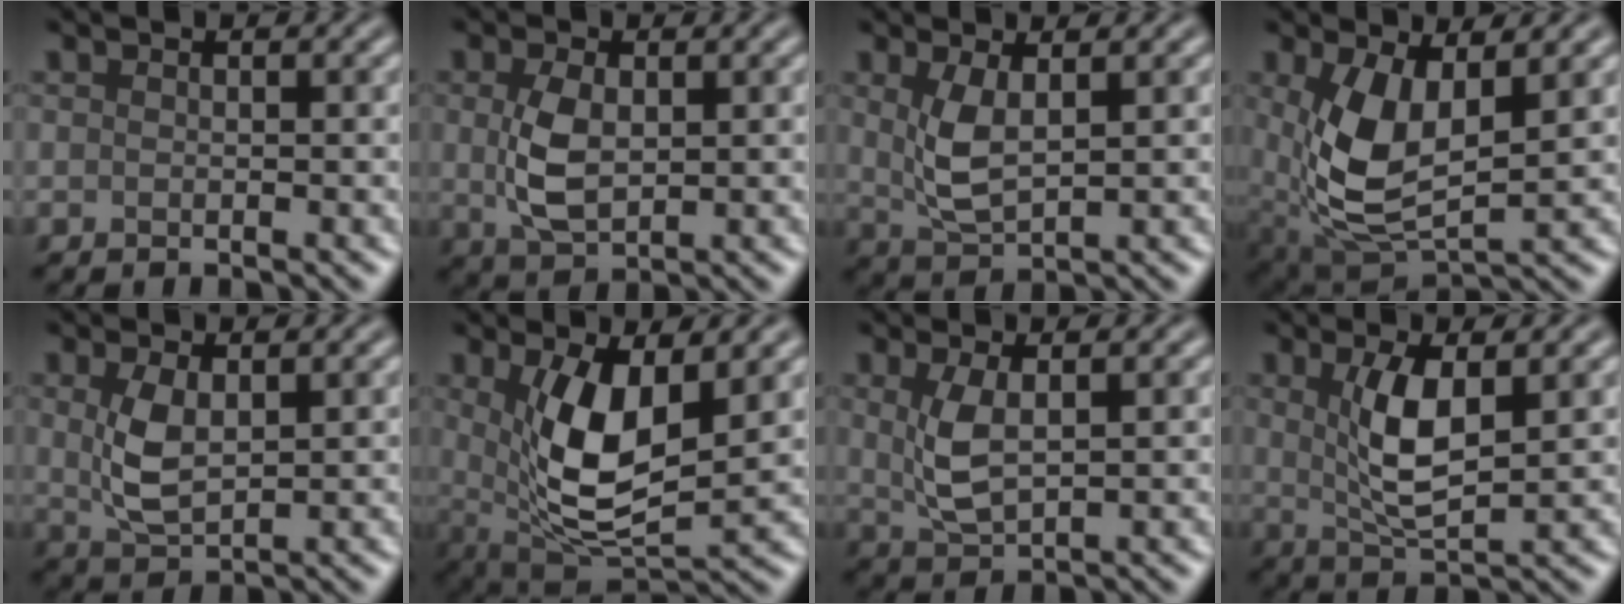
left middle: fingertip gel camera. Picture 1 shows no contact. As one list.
[{"total": 4.3, "force": [0.4, 2.5, 3.4], "torque": [-0.082, 0.000, 0.013]}, {"total": 3.4, "force": [1.0, 1.3, 2.9], "torque": [-0.068, -0.007, 0.026]}, {"total": 7.7, "force": [1.2, 3.8, 6.6], "torque": [-0.151, -0.012, 0.026]}, {"total": 3.7, "force": [0.8, 1.9, 3.0], "torque": [-0.072, -0.003, 0.021]}, {"total": 8.0, "force": [1.5, 3.4, 7.1], "torque": [-0.142, -0.018, 0.031]}, {"total": 3.3, "force": [0.8, 1.4, 2.9], "torque": [-0.070, -0.004, 0.021]}, {"total": 5.0, "force": [1.1, 1.7, 4.5], "torque": [-0.096, -0.004, 0.024]}]